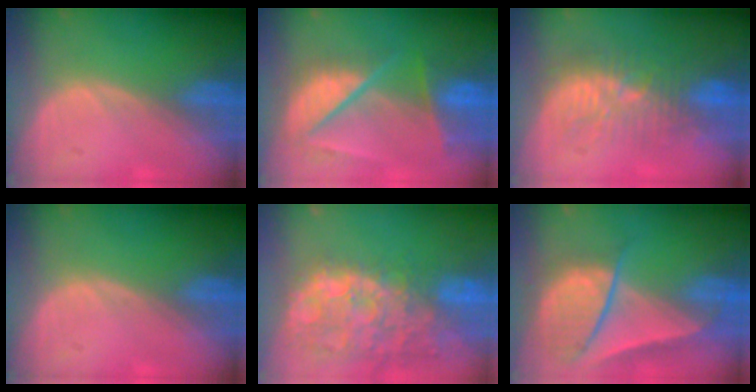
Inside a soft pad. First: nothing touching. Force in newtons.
{"total": 9.7, "press": 8.3, "slide": 4.9}
{"total": 9.5, "press": 9.1, "slide": 2.8}
{"total": 0.0}
{"total": 14.6, "press": 11.8, "slide": 8.7}
{"total": 9.4, "press": 8.1, "slide": 4.8}